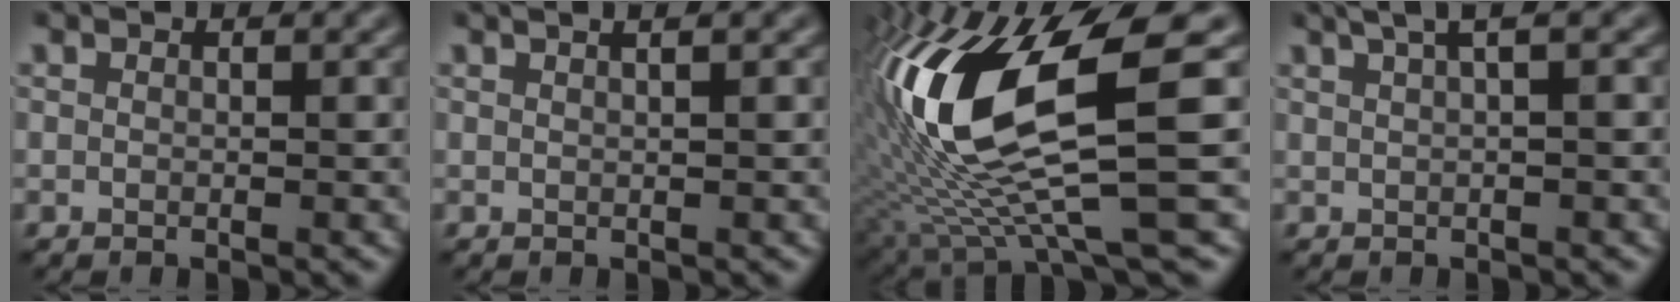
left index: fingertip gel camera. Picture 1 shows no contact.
{"total": 3.5, "force": [1.9, 1.7, 2.4], "torque": [-0.004, 0.019, -0.006]}
{"total": 14.8, "force": [1.7, 3.8, 14.2], "torque": [-0.281, -0.012, 0.047]}
{"total": 4.0, "force": [2.3, 1.4, 3.1], "torque": [-0.025, 0.013, 0.019]}